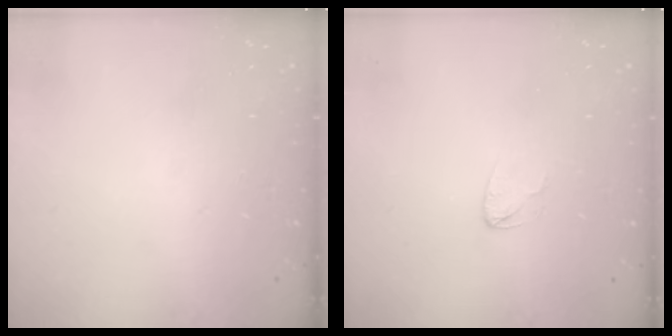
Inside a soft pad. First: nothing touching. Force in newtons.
{"total": 3.6, "press": 3.6, "slide": 0.3}